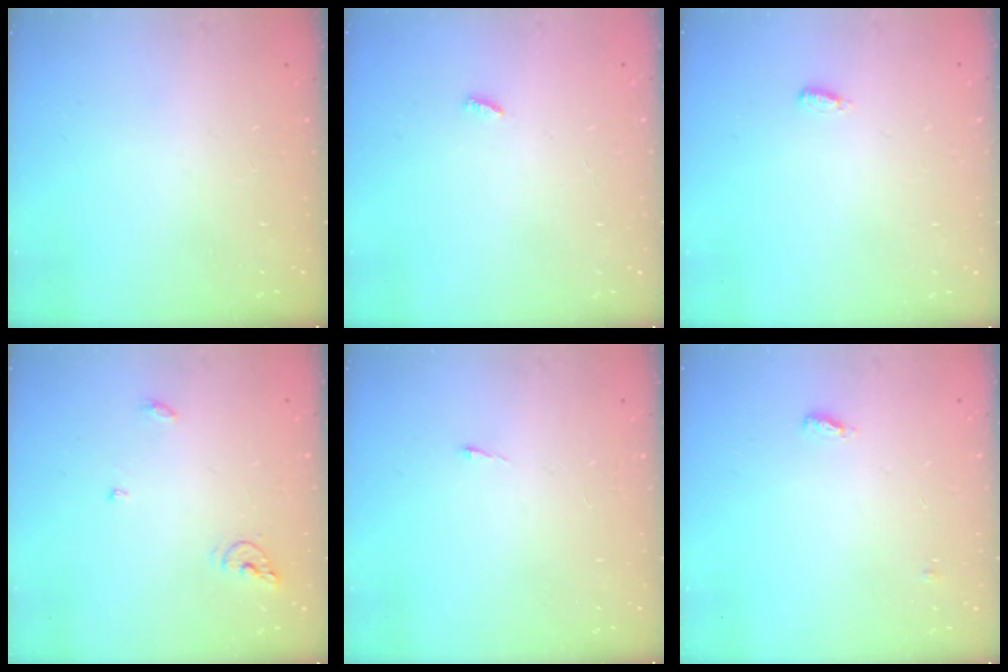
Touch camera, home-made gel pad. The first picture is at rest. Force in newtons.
{"total": 1.9, "press": 1.9, "slide": 0.3}
{"total": 7.1, "press": 3.0, "slide": 6.4}
{"total": 5.8, "press": 5.8, "slide": 0.4}
{"total": 2.7, "press": 2.7, "slide": 0.4}
{"total": 4.6, "press": 4.5, "slide": 0.7}